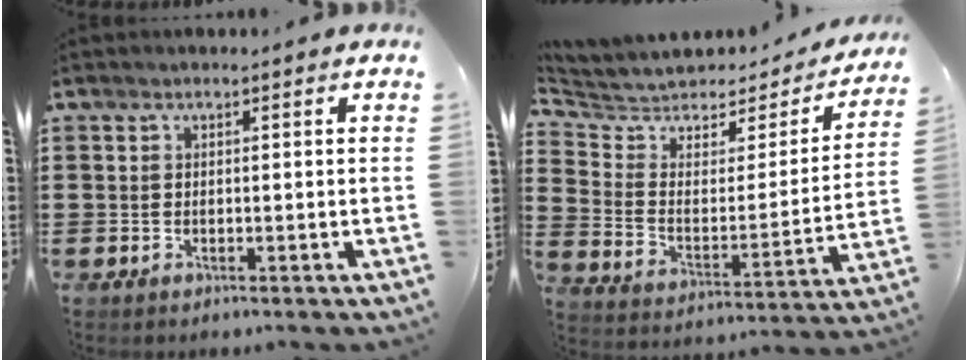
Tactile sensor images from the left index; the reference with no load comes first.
{"total": 4.9, "force": [4.4, 2.0, 0.7], "torque": [-0.048, -0.036, 0.069]}